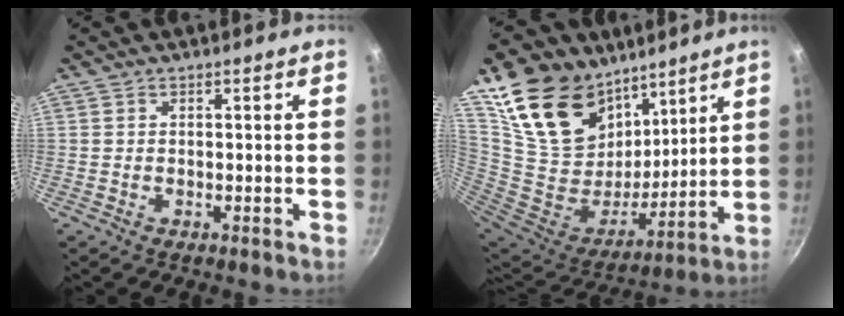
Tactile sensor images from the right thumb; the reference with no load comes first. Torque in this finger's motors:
{"motor_torque": [-2.00, 3.02, 0.98, 1.79, 0.15]}